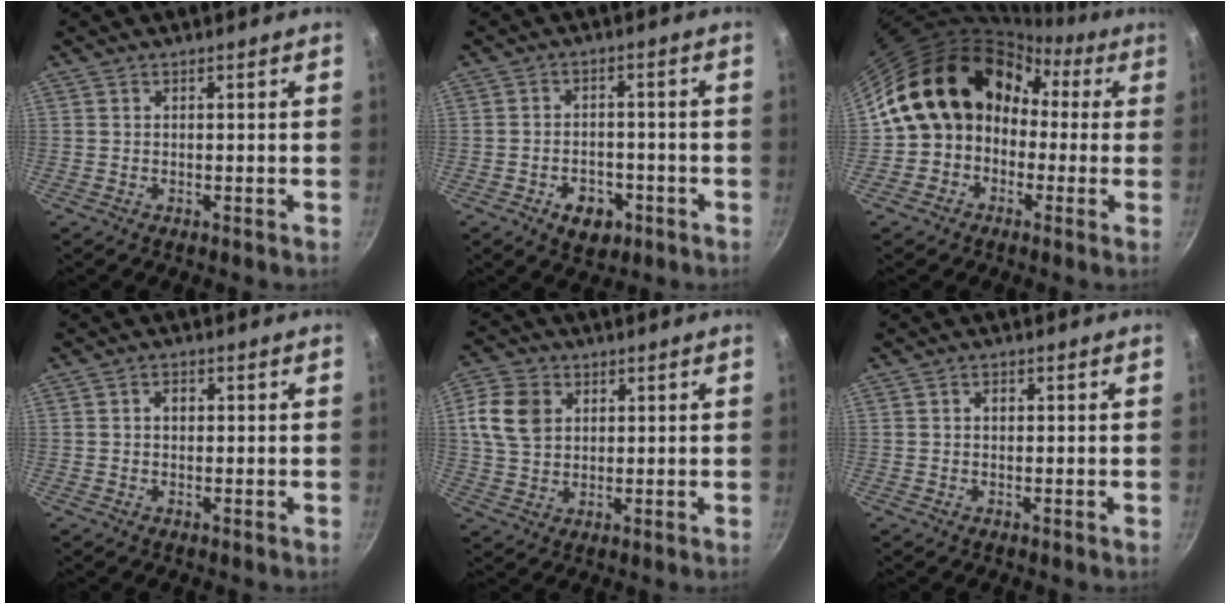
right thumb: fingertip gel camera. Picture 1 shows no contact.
{"total": 6.7, "force": [-3.2, 4.5, 3.8], "torque": [-0.039, 0.018, -0.041]}
{"total": 16.3, "force": [0.1, 13.9, 8.6], "torque": [-0.106, 0.064, -0.013]}
{"total": 1.9, "force": [0.2, 1.4, 1.2], "torque": [-0.014, 0.005, 0.001]}
{"total": 9.0, "force": [2.4, 6.8, 5.3], "torque": [-0.088, 0.002, 0.041]}
{"total": 1.2, "force": [0.1, 0.9, 0.8], "torque": [-0.011, 0.005, 0.001]}